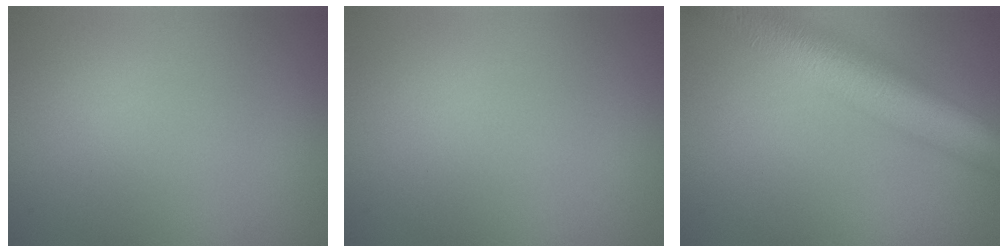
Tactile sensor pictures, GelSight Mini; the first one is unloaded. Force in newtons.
{"total": 0.0}
{"total": 10.2, "press": 10.2, "slide": 0.5}